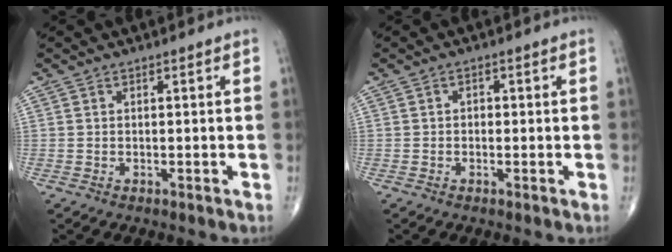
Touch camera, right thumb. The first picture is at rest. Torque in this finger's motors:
{"motor_torque": [0.15, -0.26, 0.03, 0.11, 0.03]}